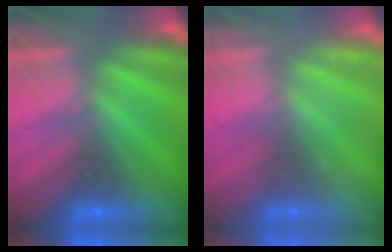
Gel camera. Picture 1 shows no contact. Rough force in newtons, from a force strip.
{"total": 2.2}